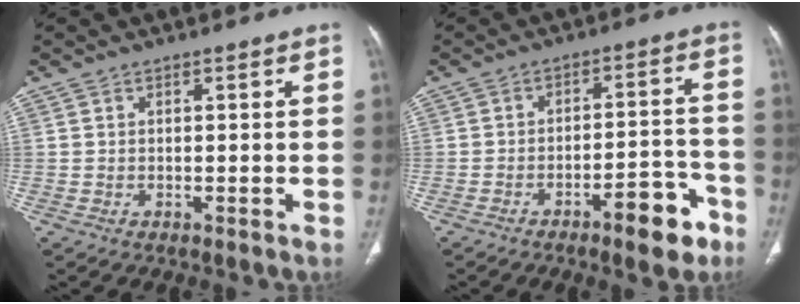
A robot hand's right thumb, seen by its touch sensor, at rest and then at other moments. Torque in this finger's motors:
{"motor_torque": [1.29, 0.87, 0.83, -1.08, 0.17]}